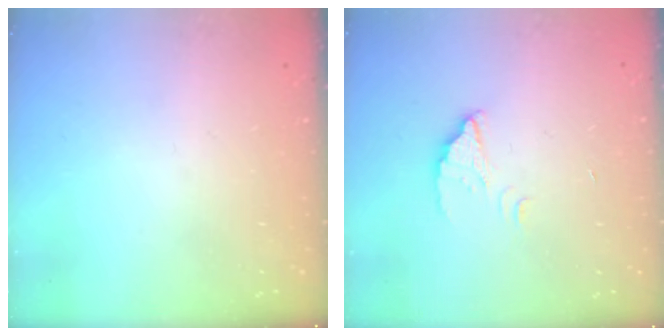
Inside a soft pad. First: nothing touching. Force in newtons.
{"total": 2.4, "press": 2.4, "slide": 0.1}